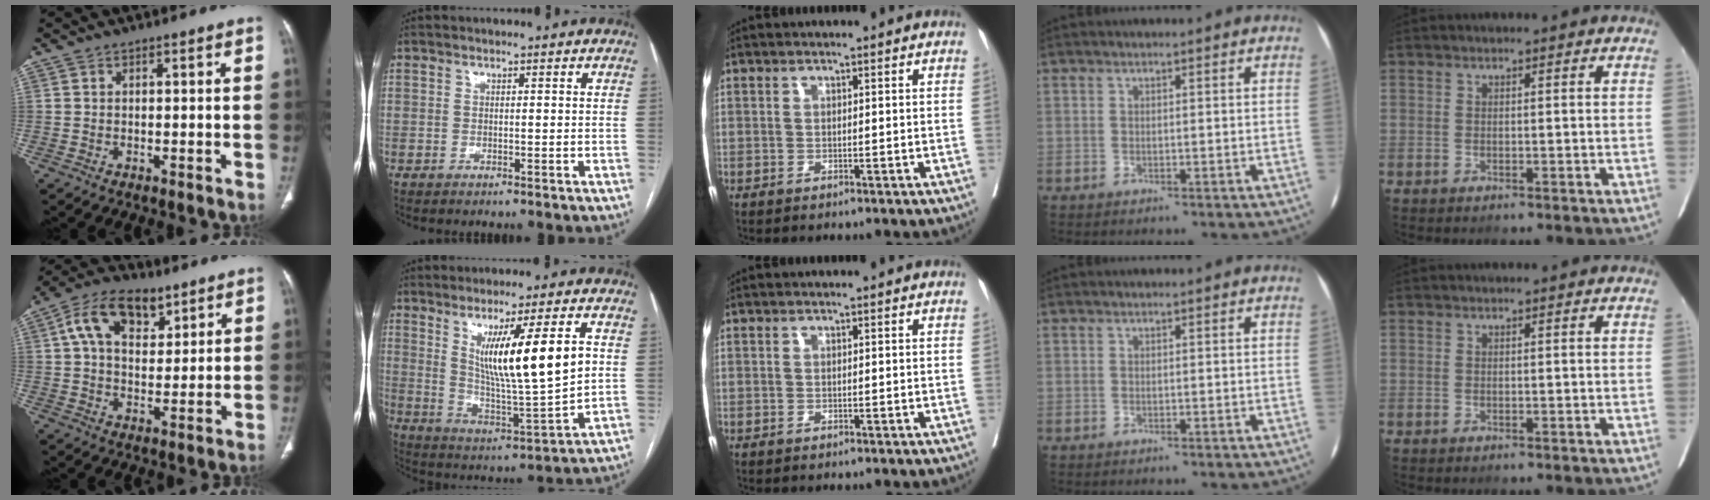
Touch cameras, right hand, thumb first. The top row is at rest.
{"thumb": {"total": 12.4, "force": [5.7, 7.4, 8.2], "torque": [-0.118, -0.005, 0.095]}, "index": {"total": 14.8, "force": [3.7, 0.7, 14.3], "torque": [-0.243, -0.023, 0.069]}}